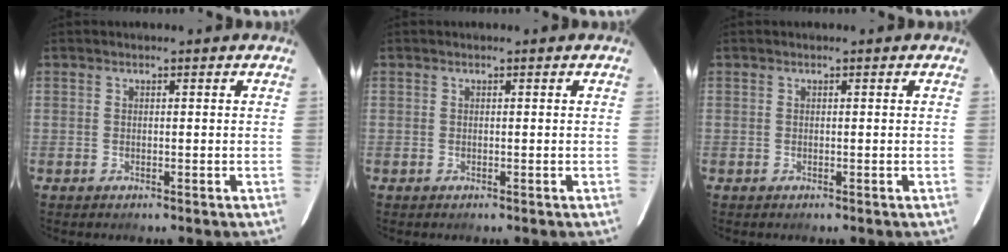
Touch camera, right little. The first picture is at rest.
{"total": 0.0}
{"total": 0.0}